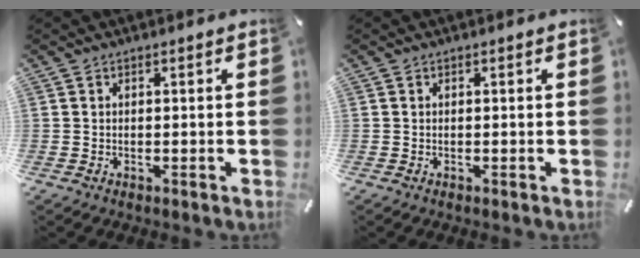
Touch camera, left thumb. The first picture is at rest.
{"total": 0.0}